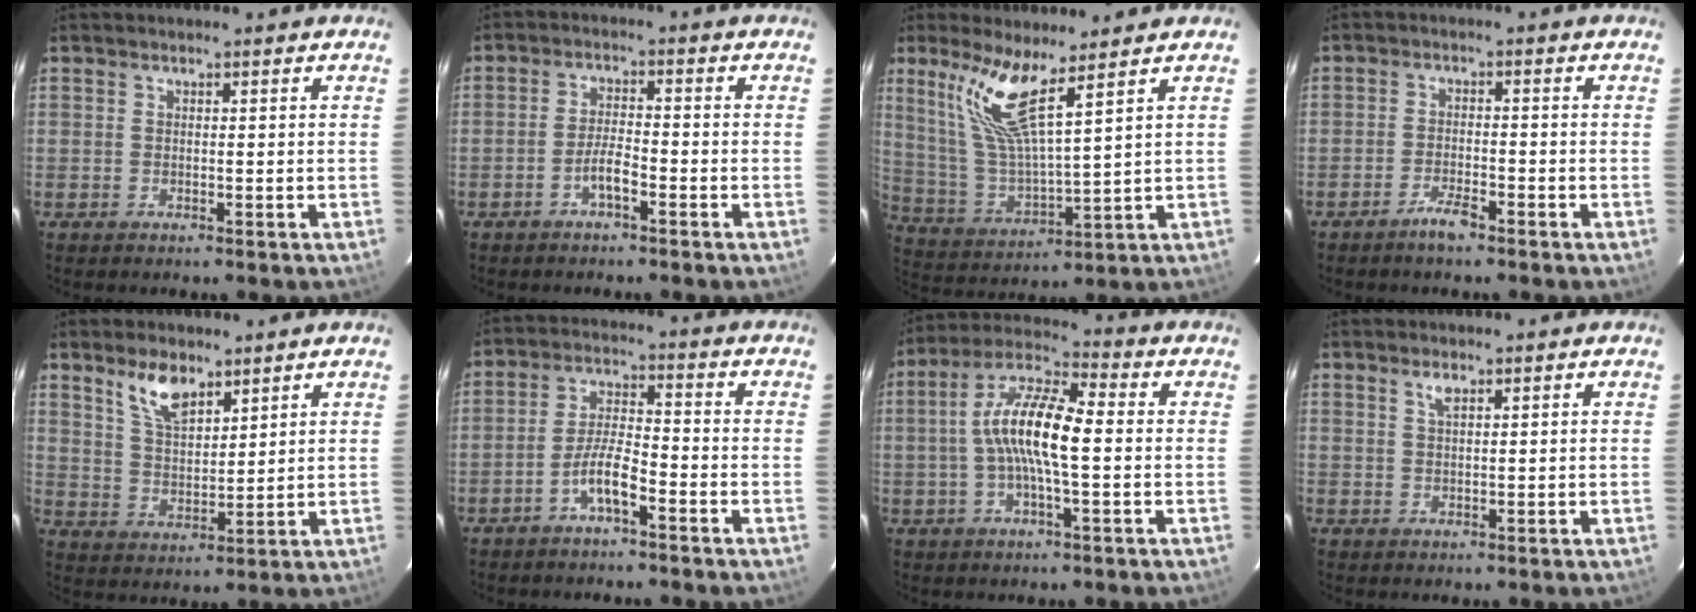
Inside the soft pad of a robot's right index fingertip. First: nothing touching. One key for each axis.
{"total": 3.6, "fx": -2.3, "fy": 0.6, "fz": 2.7, "tx": -0.061, "ty": 0.008, "tz": -0.043}
{"total": 11.2, "fx": 7.3, "fy": 0.9, "fz": 8.4, "tx": -0.167, "ty": -0.001, "tz": 0.158}
{"total": 3.4, "fx": -2.8, "fy": 0.7, "fz": 1.9, "tx": -0.051, "ty": 0.001, "tz": -0.053}
{"total": 7.5, "fx": 5.1, "fy": 3.2, "fz": 4.5, "tx": -0.080, "ty": 0.006, "tz": 0.102}
{"total": 5.6, "fx": -3.5, "fy": 0.9, "fz": 4.3, "tx": -0.092, "ty": 0.012, "tz": -0.066}
{"total": 12.0, "fx": -0.5, "fy": 2.7, "fz": 11.7, "tx": -0.231, "ty": 0.016, "tz": -0.019}
{"total": 1.6, "fx": 1.0, "fy": 0.5, "fz": 1.1, "tx": -0.021, "ty": 0.003, "tz": 0.017}